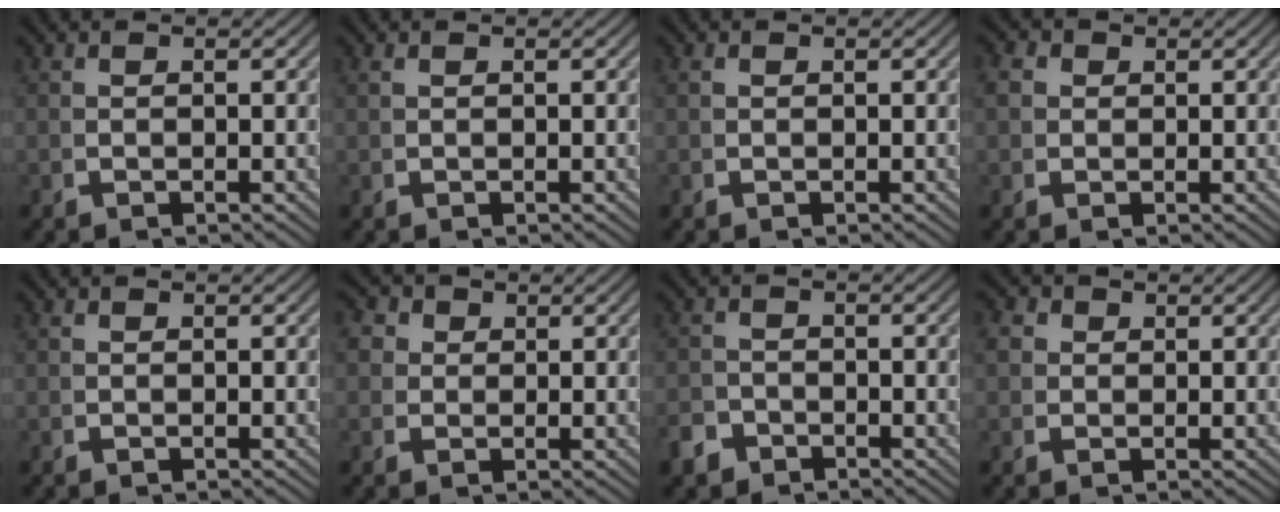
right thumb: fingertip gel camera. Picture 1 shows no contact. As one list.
[{"total": 0.6, "force": [0.6, 0.0, 0.1], "torque": [-0.004, -0.002, 0.016]}, {"total": 0.5, "force": [0.3, 0.4, 0.1], "torque": [-0.006, -0.005, 0.010]}, {"total": 2.7, "force": [0.9, 2.3, 1.0], "torque": [-0.029, -0.007, 0.018]}, {"total": 0.0}, {"total": 4.3, "force": [1.6, 3.6, 1.7], "torque": [-0.043, -0.004, 0.025]}, {"total": 2.3, "force": [-2.0, 1.2, 0.0], "torque": [0.003, -0.011, -0.032]}, {"total": 2.8, "force": [1.1, 2.4, 1.1], "torque": [-0.031, -0.006, 0.021]}]